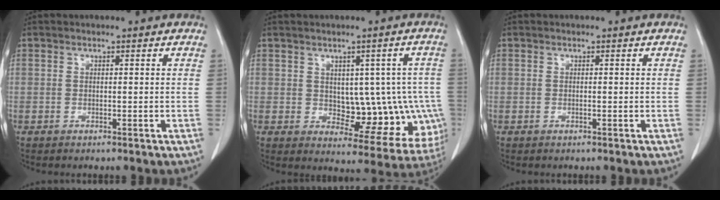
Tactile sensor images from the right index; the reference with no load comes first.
{"total": 11.6, "force": [-0.6, 6.6, 9.5], "torque": [-0.094, 0.020, 0.013]}
{"total": 0.0}